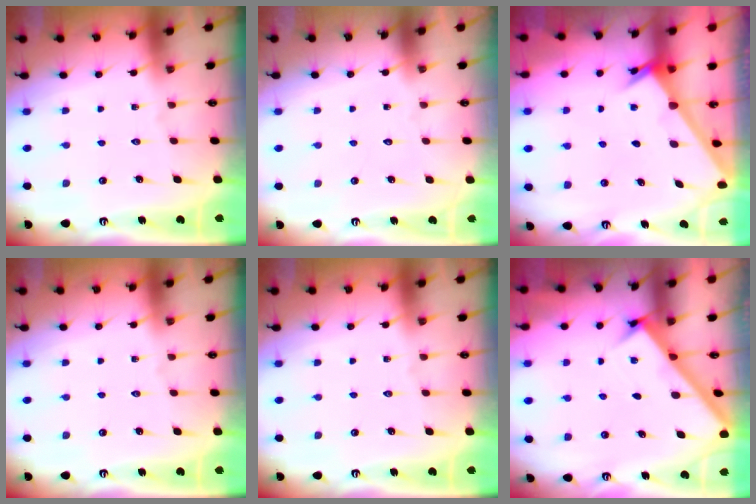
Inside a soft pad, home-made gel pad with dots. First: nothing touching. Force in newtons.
{"total": 1.7, "press": 1.7, "slide": 0.1}
{"total": 2.6, "press": 2.6, "slide": 0.2}
{"total": 0.0}
{"total": 0.0}
{"total": 2.5, "press": 2.5, "slide": 0.3}